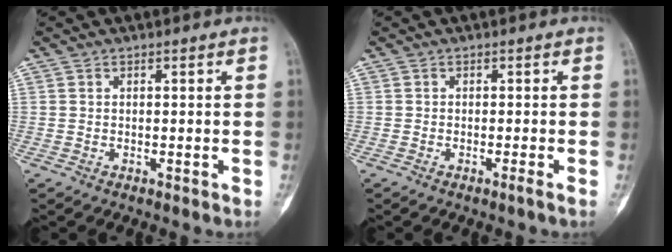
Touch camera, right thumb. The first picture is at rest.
{"total": 0.8, "force": [-0.5, -0.2, 0.6], "torque": [-0.014, -0.001, -0.011]}